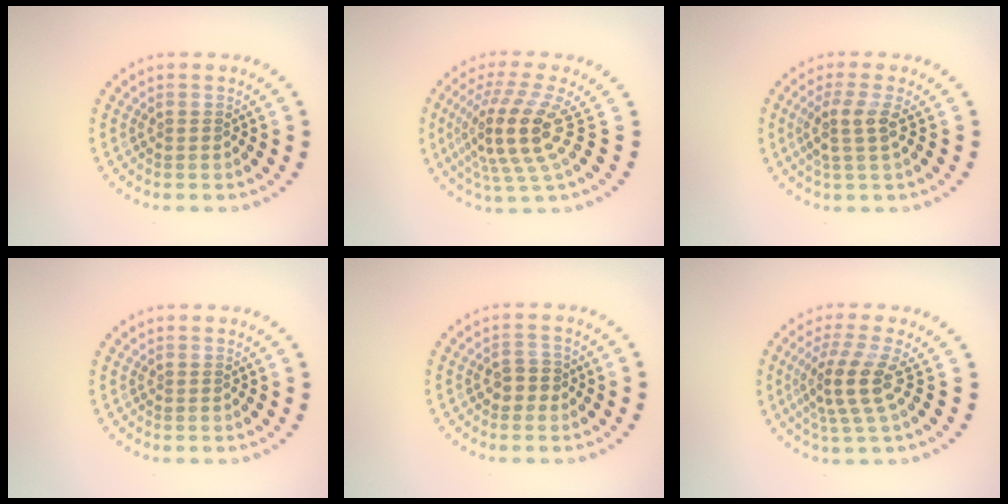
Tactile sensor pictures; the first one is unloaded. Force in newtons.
{"total": 5.3, "press": 3.9, "slide": 3.6}
{"total": 2.5, "press": 2.0, "slide": 1.6}
{"total": 0.0}
{"total": 1.9, "press": 1.8, "slide": 0.5}
{"total": 3.8, "press": 2.9, "slide": 2.5}